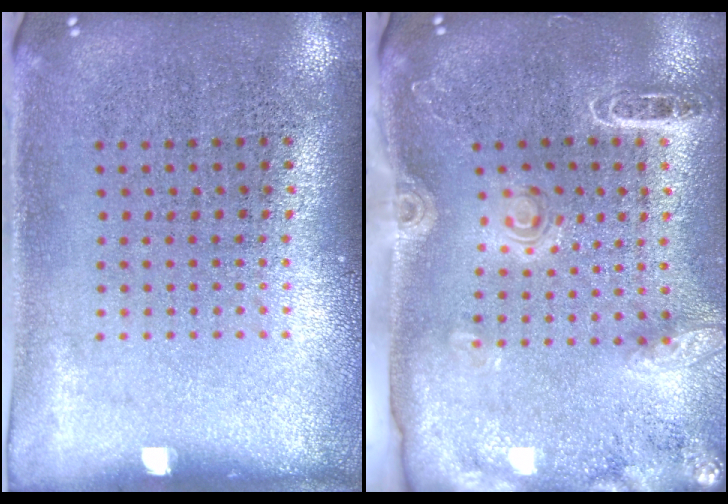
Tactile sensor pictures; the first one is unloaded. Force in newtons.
{"total": 1.9, "press": 1.9, "slide": 0.3}